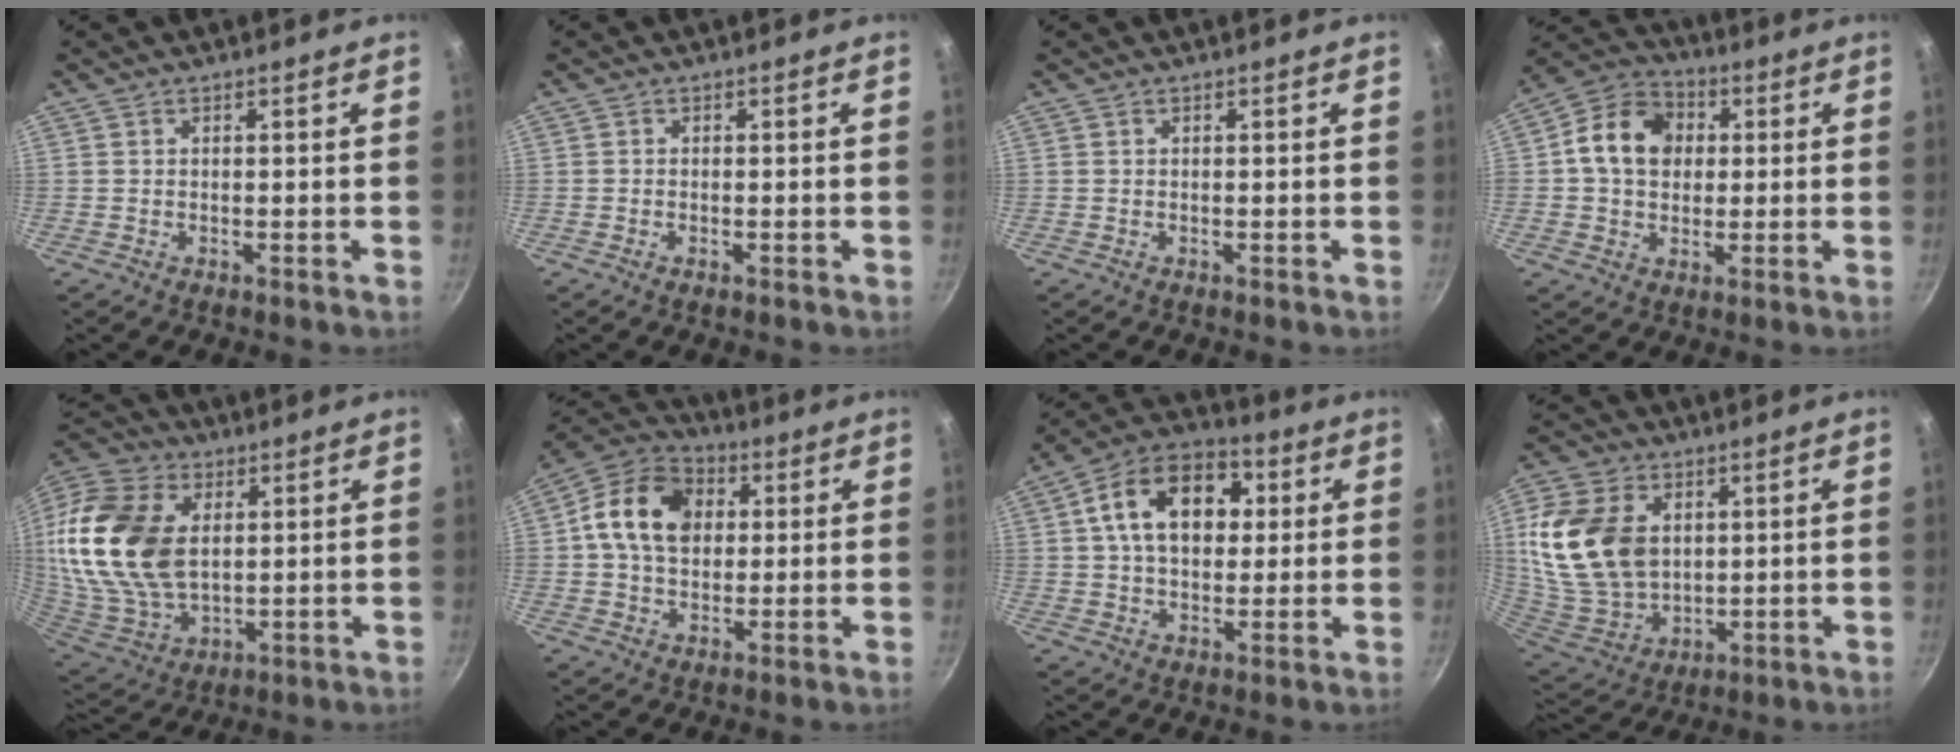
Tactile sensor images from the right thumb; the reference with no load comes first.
{"total": 0.7, "force": [-0.3, 0.3, 0.6], "torque": [-0.012, 0.002, -0.008]}
{"total": 0.0}
{"total": 11.8, "force": [1.6, 9.5, 6.8], "torque": [-0.089, 0.016, 0.007]}
{"total": 26.6, "force": [5.2, 17.5, 19.3], "torque": [-0.399, -0.008, 0.098]}
{"total": 14.4, "force": [2.4, 10.9, 9.1], "torque": [-0.132, 0.018, 0.024]}
{"total": 16.4, "force": [3.6, 11.2, 11.4], "torque": [-0.155, 0.021, 0.043]}
{"total": 19.8, "force": [3.8, 14.1, 13.3], "torque": [-0.248, -0.015, 0.086]}